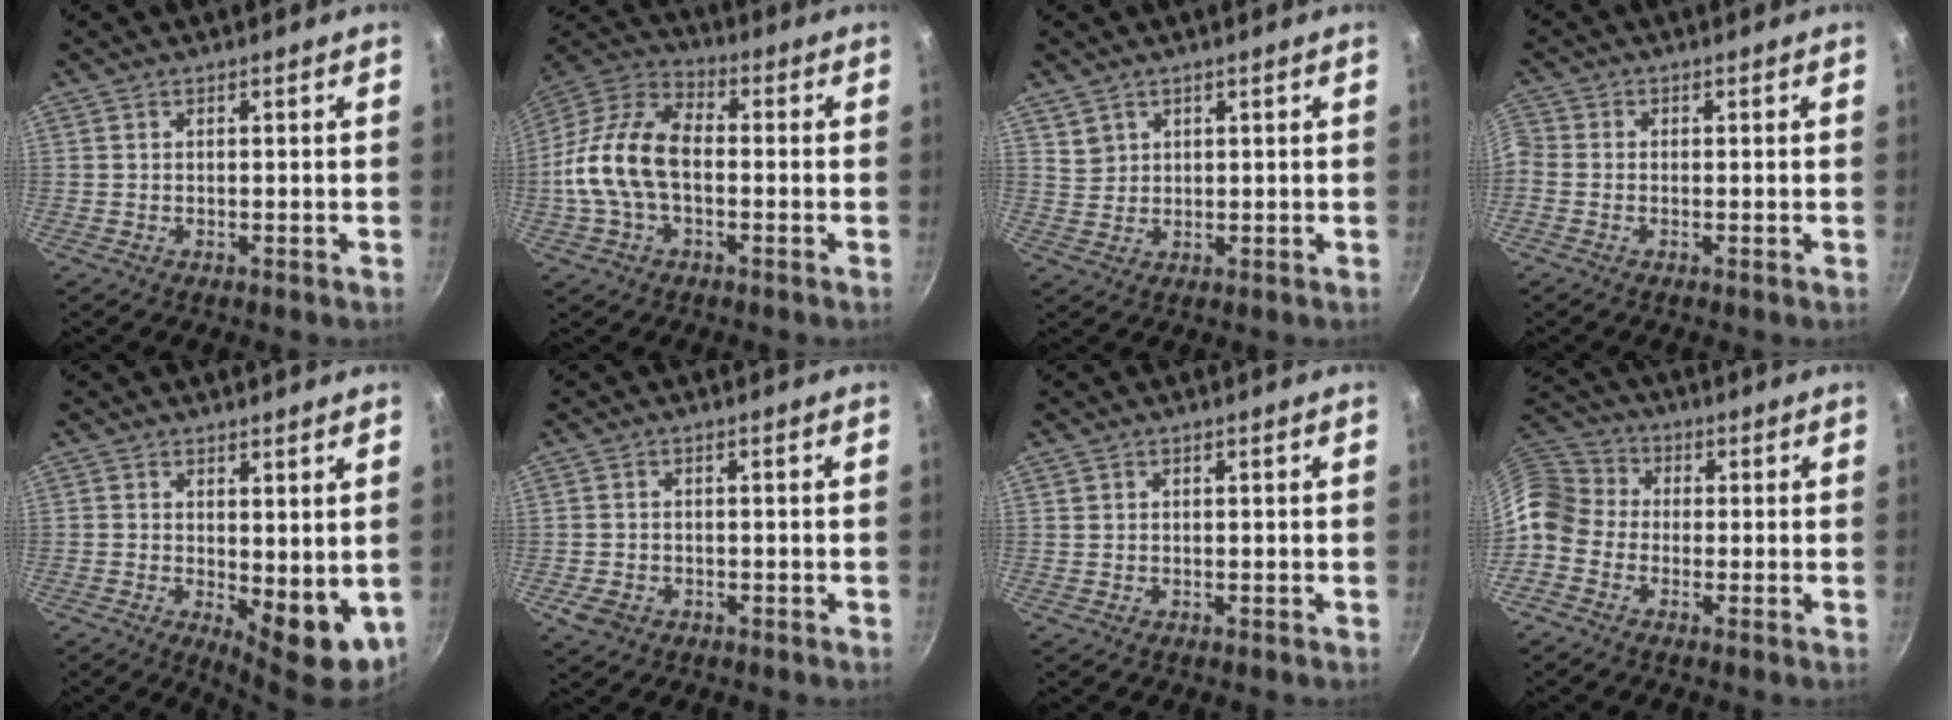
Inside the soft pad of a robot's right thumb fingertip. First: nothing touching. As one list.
[{"total": 15.4, "force": [-1.5, 9.4, 12.1], "torque": [-0.215, 0.040, -0.046]}, {"total": 2.8, "force": [1.7, 2.2, 0.5], "torque": [0.011, 0.004, 0.036]}, {"total": 3.4, "force": [-1.4, 2.6, 1.7], "torque": [-0.046, 0.010, -0.045]}, {"total": 8.6, "force": [0.1, 4.0, 7.5], "torque": [-0.081, -0.009, 0.013]}, {"total": 3.5, "force": [-1.4, 2.6, 1.8], "torque": [-0.034, 0.007, -0.020]}, {"total": 0.0}, {"total": 9.4, "force": [-1.5, 8.0, 4.7], "torque": [-0.074, 0.036, -0.052]}]